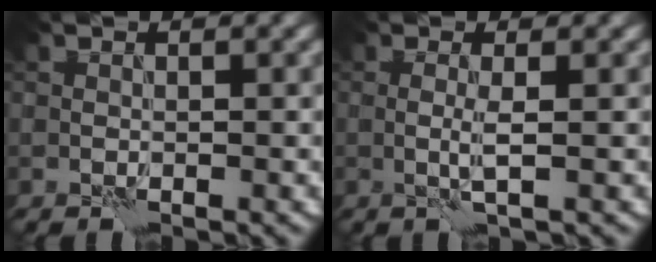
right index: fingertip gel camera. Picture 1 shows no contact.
{"total": 1.5, "force": [0.1, 0.0, 1.5], "torque": [-0.032, -0.003, -0.002]}